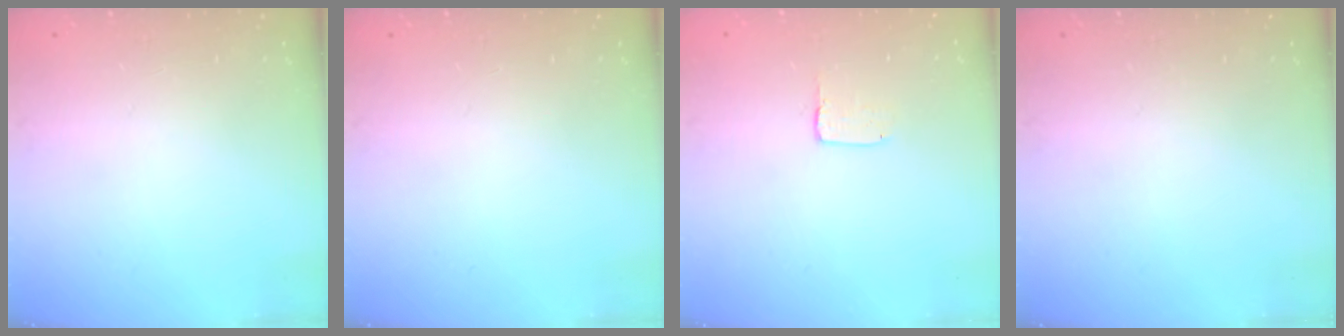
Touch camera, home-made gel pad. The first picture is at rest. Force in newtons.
{"total": 0.0}
{"total": 2.0, "press": 2.0, "slide": 0.0}
{"total": 0.0}